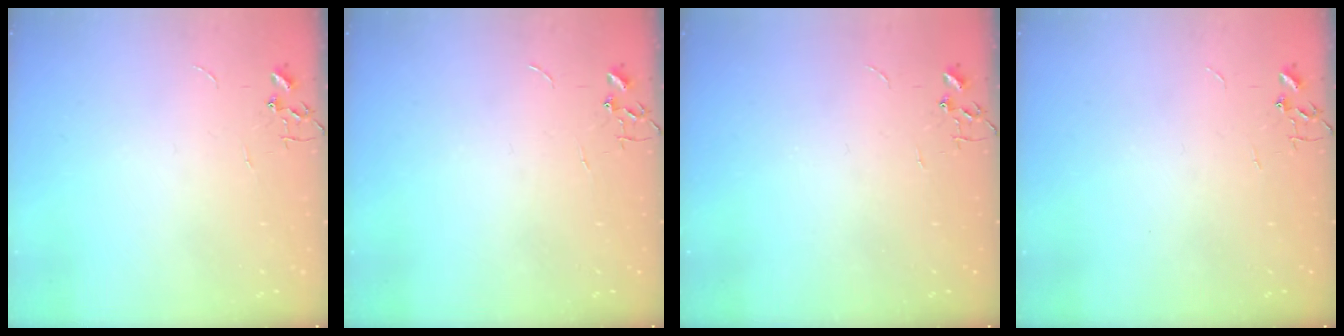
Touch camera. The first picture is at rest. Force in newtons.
{"total": 0.0}
{"total": 0.0}
{"total": 0.0}